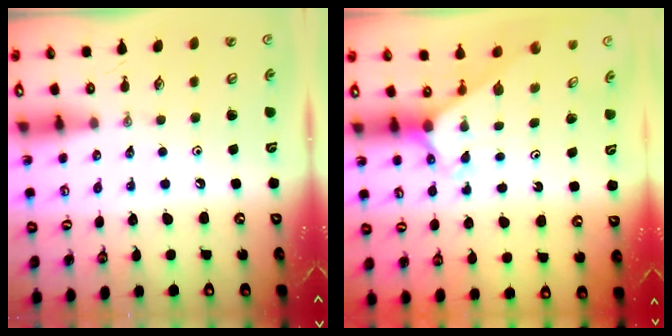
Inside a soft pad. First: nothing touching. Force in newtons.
{"total": 2.3, "press": 2.3, "slide": 0.2}